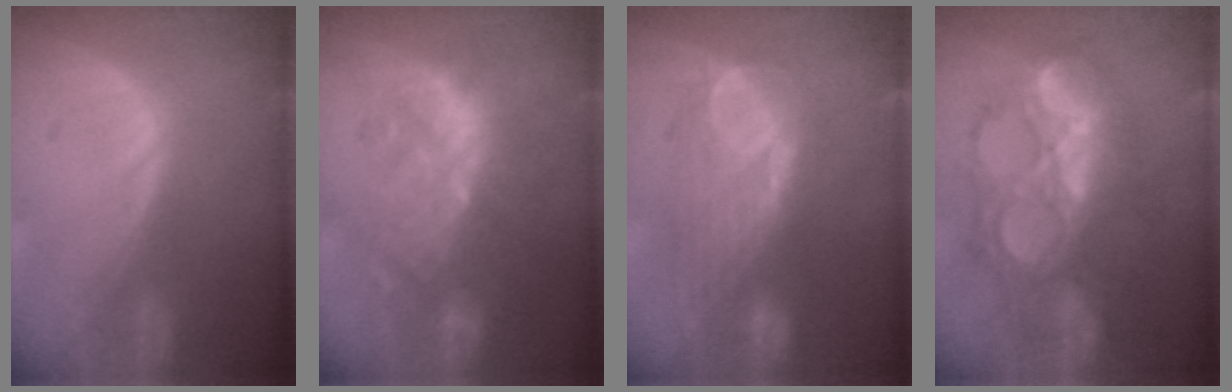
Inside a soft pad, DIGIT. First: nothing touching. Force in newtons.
{"total": 9.8, "press": 9.5, "slide": 2.3}
{"total": 8.3, "press": 8.3, "slide": 0.2}
{"total": 11.3, "press": 11.3, "slide": 1.2}